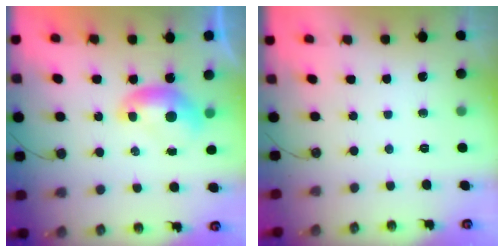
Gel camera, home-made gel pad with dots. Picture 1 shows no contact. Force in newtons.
{"total": 0.0}